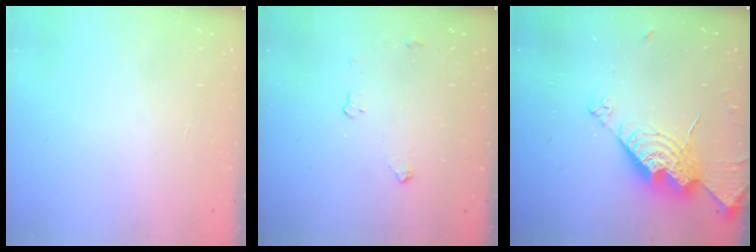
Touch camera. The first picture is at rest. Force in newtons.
{"total": 2.6, "press": 2.6, "slide": 0.4}
{"total": 15.6, "press": 15.6, "slide": 1.5}